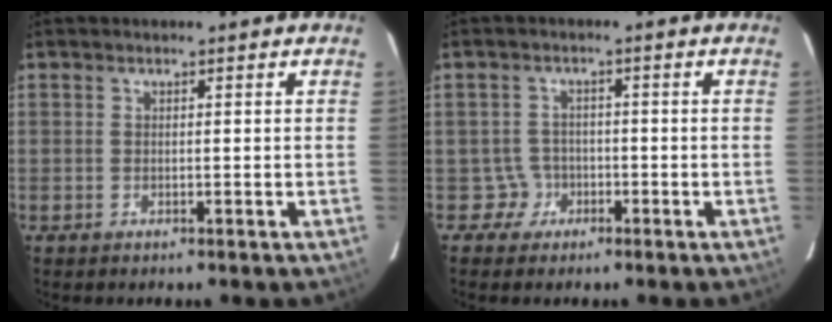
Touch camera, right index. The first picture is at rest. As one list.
[{"total": 2.9, "force": [-1.3, 2.5, -0.7], "torque": [0.025, 0.014, -0.027]}]